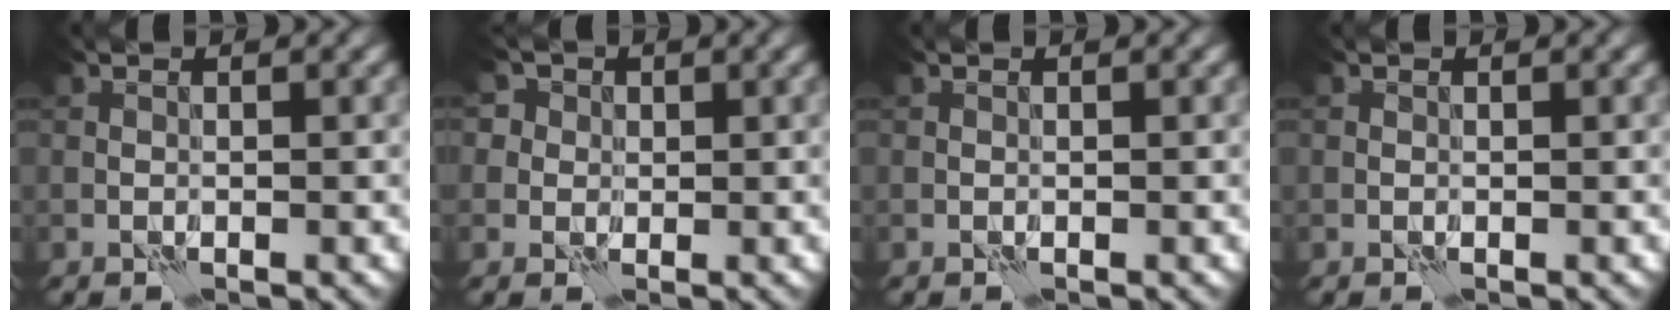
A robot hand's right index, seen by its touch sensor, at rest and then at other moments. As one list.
[{"total": 4.5, "force": [2.1, 3.7, 1.5], "torque": [-0.021, 0.016, 0.013]}, {"total": 0.0}, {"total": 0.0}]